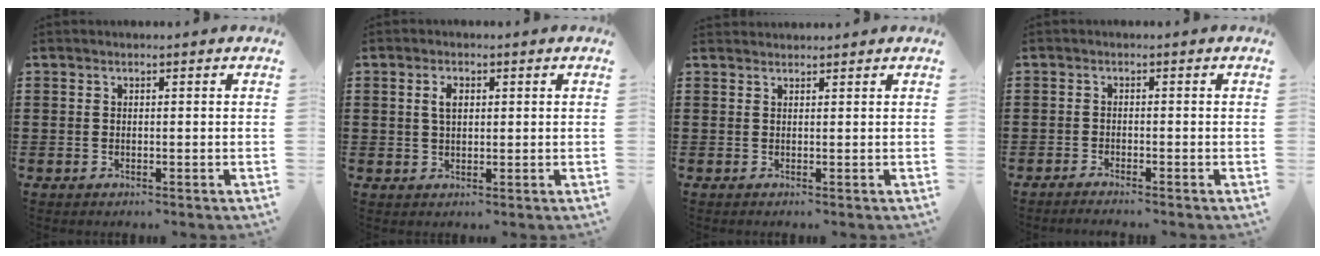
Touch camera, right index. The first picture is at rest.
{"total": 2.5, "force": [0.7, 1.4, 1.9], "torque": [-0.042, 0.009, 0.011]}
{"total": 0.9, "force": [0.8, 0.0, -0.3], "torque": [0.003, 0.003, 0.016]}
{"total": 1.1, "force": [-1.1, -0.1, 0.2], "torque": [-0.004, 0.001, -0.022]}